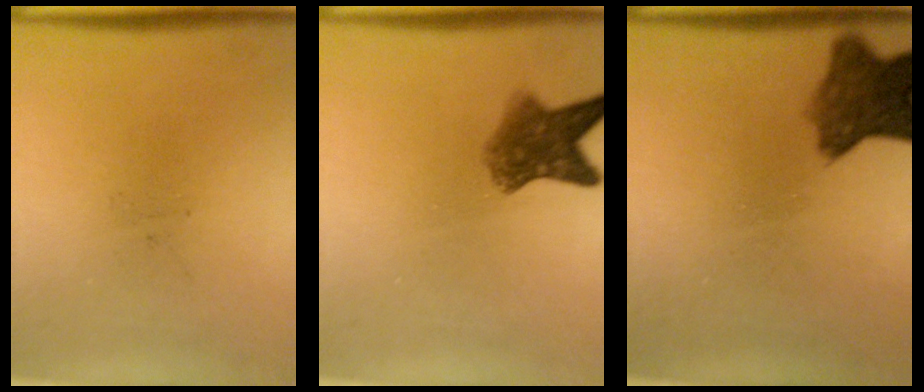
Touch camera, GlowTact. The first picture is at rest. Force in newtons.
{"total": 5.8}
{"total": 7.3}